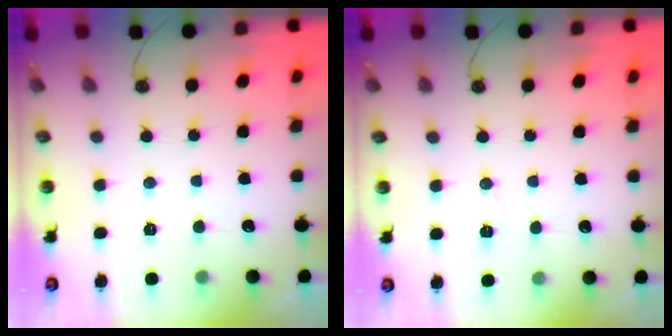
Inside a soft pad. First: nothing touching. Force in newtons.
{"total": 5.3, "press": 2.9, "slide": 4.5}